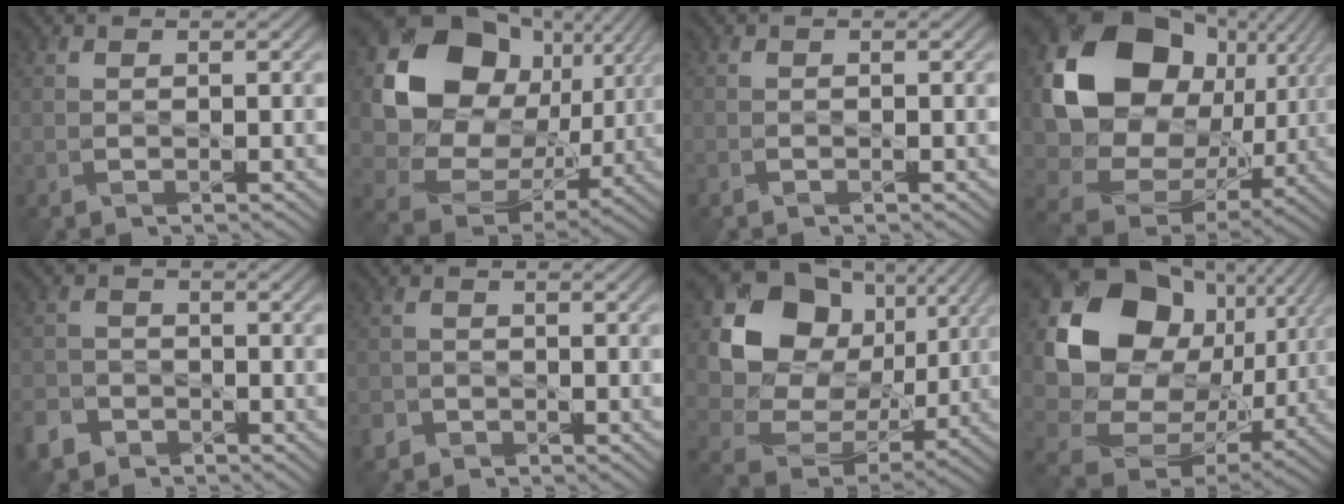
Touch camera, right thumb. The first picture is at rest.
{"total": 17.8, "force": [4.5, 14.2, 9.7], "torque": [-0.217, -0.003, 0.094]}
{"total": 0.6, "force": [-0.6, 0.2, 0.2], "torque": [-0.005, -0.003, -0.010]}
{"total": 19.6, "force": [4.0, 15.5, 11.3], "torque": [-0.254, -0.022, 0.097]}
{"total": 4.1, "force": [-2.9, 2.6, 1.2], "torque": [-0.036, -0.004, -0.063]}
{"total": 2.1, "force": [-1.5, 1.4, 0.5], "torque": [-0.014, -0.005, -0.036]}
{"total": 15.5, "force": [4.8, 12.3, 8.2], "torque": [-0.191, 0.012, 0.088]}
{"total": 19.7, "force": [4.7, 15.5, 11.2], "torque": [-0.257, -0.015, 0.106]}